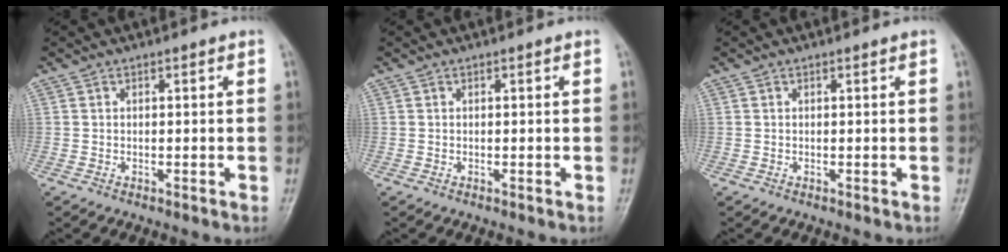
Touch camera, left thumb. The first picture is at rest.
{"total": 0.0}
{"total": 0.0}